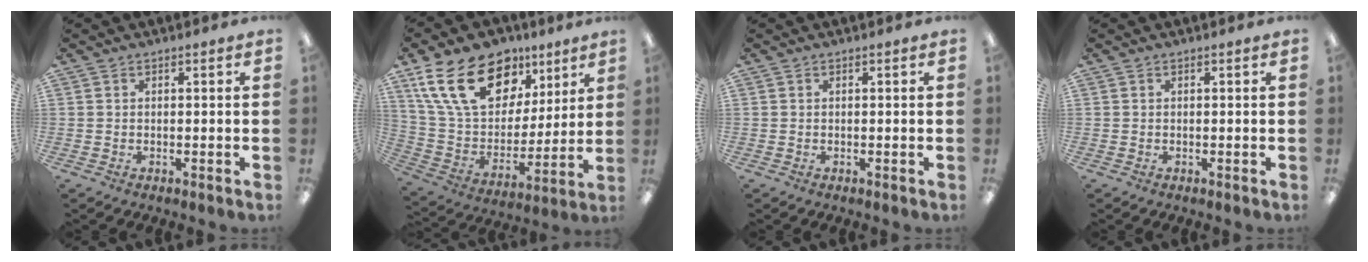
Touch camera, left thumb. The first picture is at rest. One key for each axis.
{"total": 23.1, "fx": 12.4, "fy": 14.0, "fz": 13.5, "tx": -0.245, "ty": -0.046, "tz": 0.227}
{"total": 0.0}
{"total": 0.0}